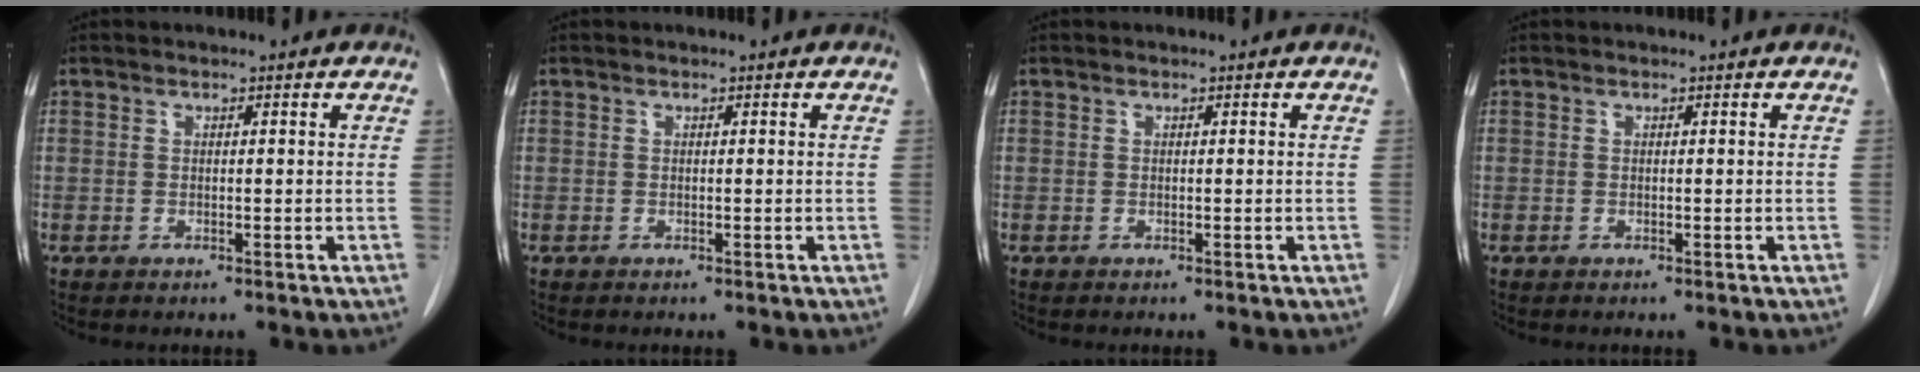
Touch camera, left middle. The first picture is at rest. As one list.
[{"total": 0.0}, {"total": 0.0}, {"total": 0.0}]